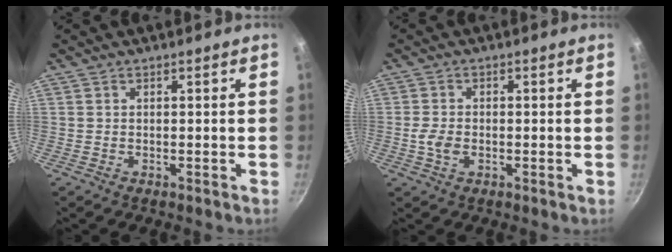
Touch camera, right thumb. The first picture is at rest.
{"total": 3.3, "force": [-0.7, 2.1, 2.5], "torque": [-0.051, 0.007, -0.015]}